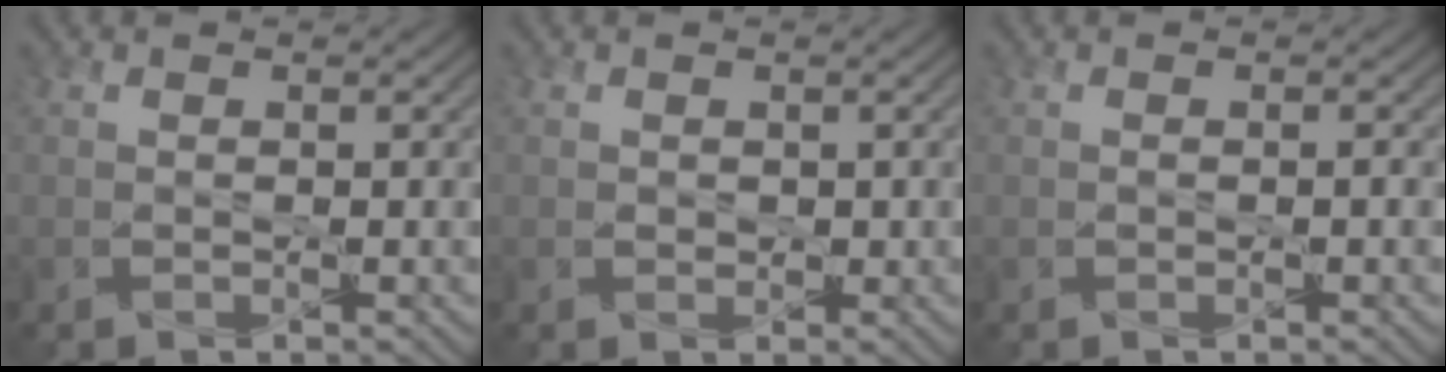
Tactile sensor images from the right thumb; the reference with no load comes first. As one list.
[{"total": 0.8, "force": [0.1, 0.7, 0.2], "torque": [-0.005, -0.005, 0.001]}, {"total": 0.5, "force": [0.0, 0.1, 0.5], "torque": [-0.009, 0.000, 0.000]}]